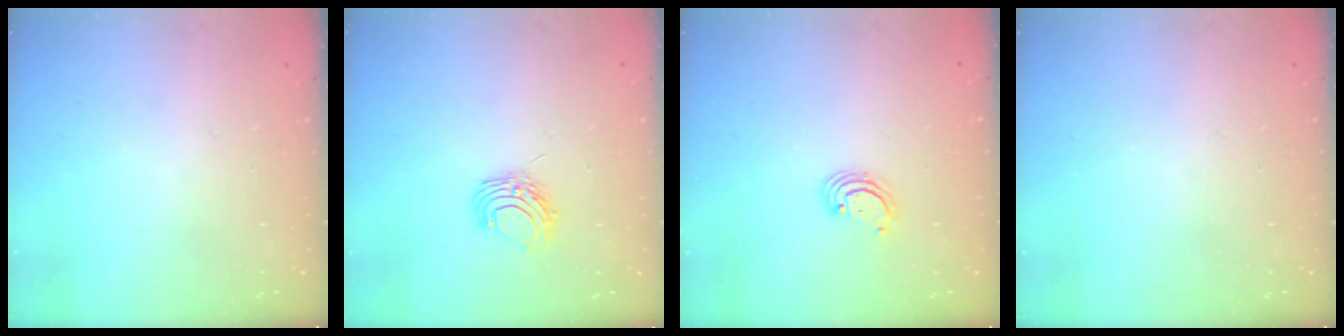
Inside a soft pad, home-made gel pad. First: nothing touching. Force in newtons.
{"total": 6.9, "press": 6.9, "slide": 0.6}
{"total": 2.6, "press": 2.6, "slide": 0.3}
{"total": 0.0}